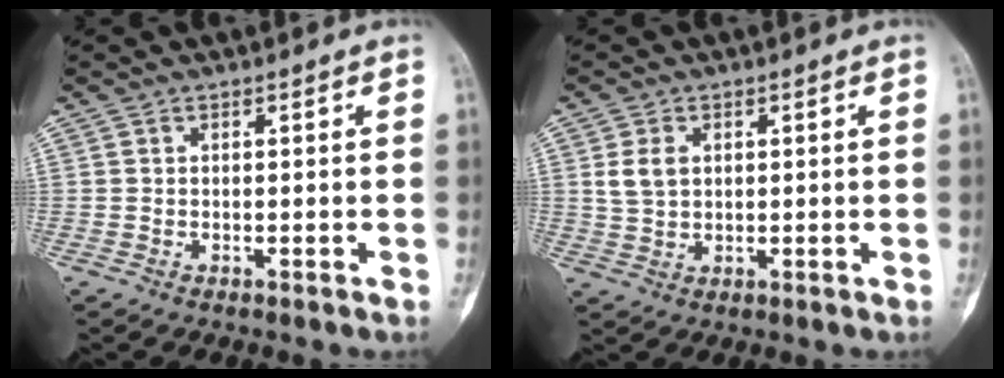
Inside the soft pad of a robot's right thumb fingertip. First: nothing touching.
{"total": 4.2, "force": [1.1, 3.0, 2.7], "torque": [-0.042, 0.001, 0.027]}